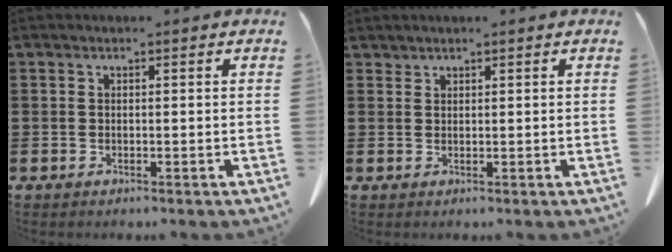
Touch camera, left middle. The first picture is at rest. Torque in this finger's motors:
{"motor_torque": [0.01, 0.08, -0.03, -0.02]}